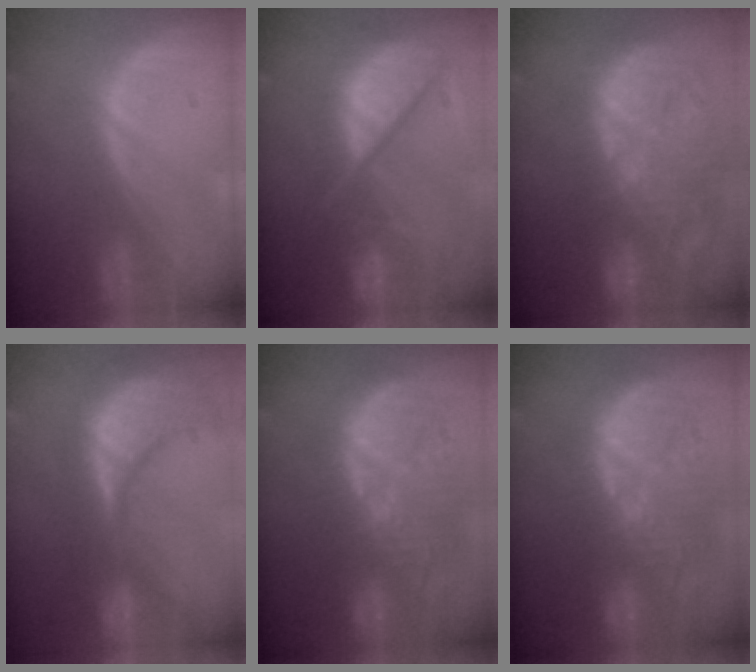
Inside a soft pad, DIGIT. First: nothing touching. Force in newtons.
{"total": 12.1, "press": 10.0, "slide": 6.8}
{"total": 15.3, "press": 13.3, "slide": 7.5}
{"total": 15.1, "press": 12.0, "slide": 9.1}
{"total": 12.3, "press": 11.7, "slide": 3.8}
{"total": 12.3, "press": 11.7, "slide": 3.8}